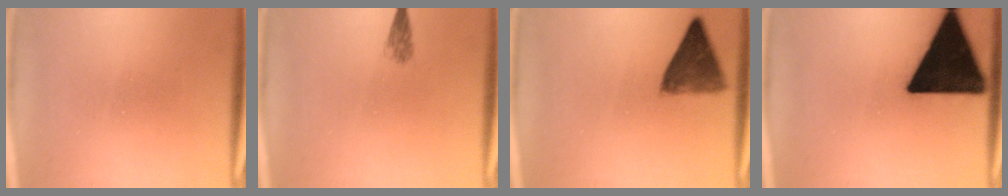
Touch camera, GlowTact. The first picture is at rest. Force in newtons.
{"total": 1.8}
{"total": 7.1}
{"total": 22.0}